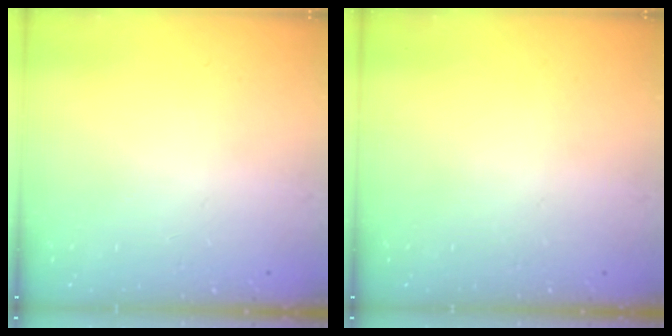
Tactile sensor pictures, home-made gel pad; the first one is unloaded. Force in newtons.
{"total": 0.0}